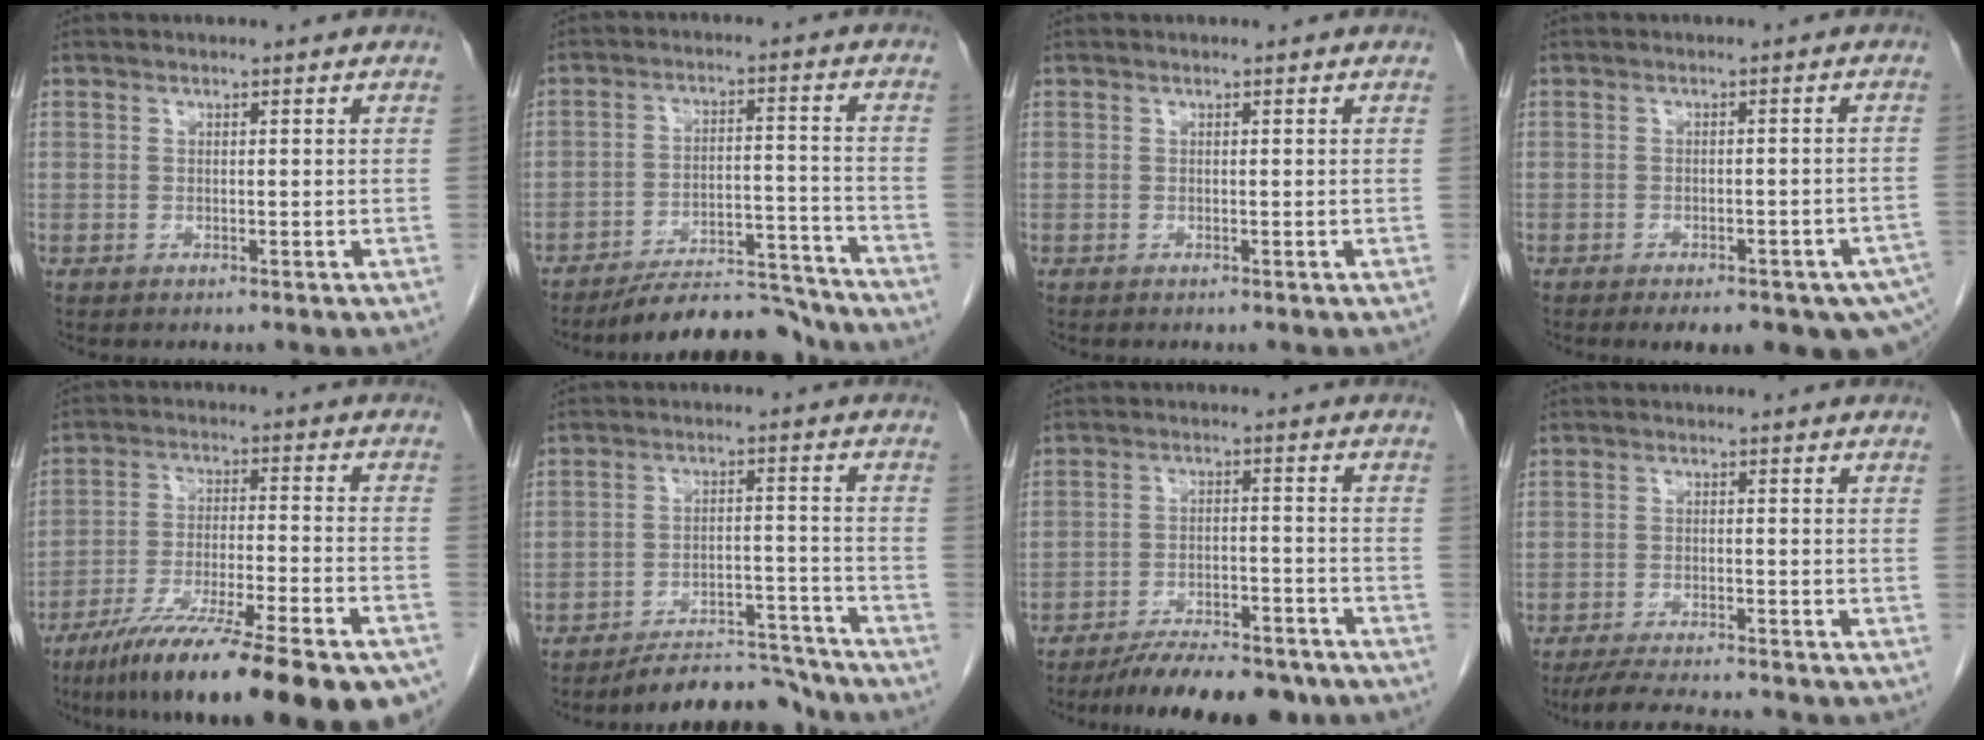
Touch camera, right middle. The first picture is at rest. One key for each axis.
{"total": 10.8, "fx": -10.4, "fy": 1.8, "fz": 2.6, "tx": -0.029, "ty": 0.021, "tz": -0.166}
{"total": 0.0}
{"total": 14.5, "fx": -9.8, "fy": 4.9, "fz": 9.5, "tx": -0.100, "ty": -0.002, "tz": -0.114}
{"total": 24.8, "fx": -18.5, "fy": 2.8, "fz": 16.3, "tx": -0.199, "ty": -0.030, "tz": -0.285}
{"total": 8.7, "fx": -8.5, "fy": 1.4, "fz": 1.0, "tx": -0.004, "ty": 0.020, "tz": -0.136}
{"total": 12.9, "fx": -11.1, "fy": 2.9, "fz": 5.9, "tx": -0.081, "ty": 0.000, "tz": -0.162}
{"total": 7.4, "fx": -6.8, "fy": 0.4, "fz": 2.9, "tx": -0.050, "ty": -0.017, "tz": -0.111}